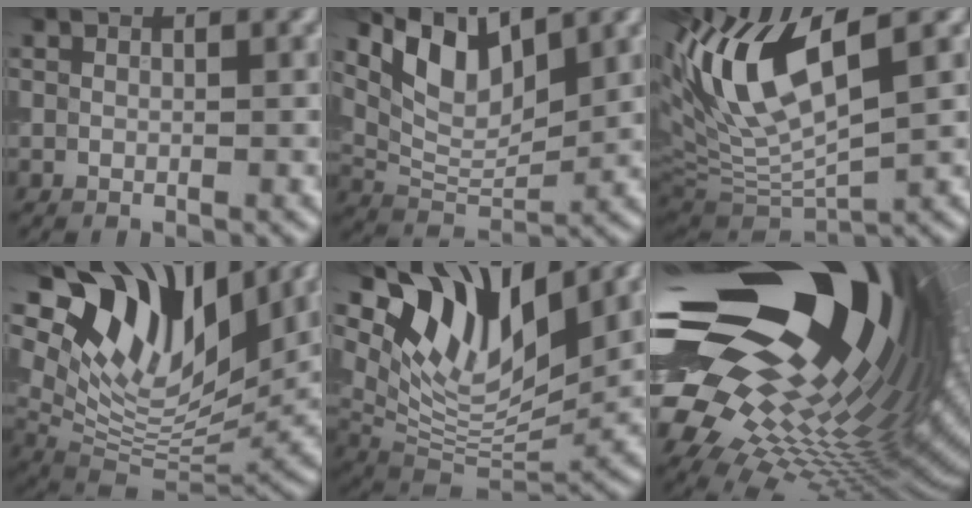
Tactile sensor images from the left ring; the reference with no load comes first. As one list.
[{"total": 6.7, "force": [3.8, 2.9, 4.6], "torque": [-0.085, -0.003, 0.071]}, {"total": 10.5, "force": [3.4, 3.7, 9.2], "torque": [-0.195, 0.005, 0.065]}, {"total": 12.8, "force": [7.8, 6.1, 8.1], "torque": [-0.145, 0.012, 0.144]}, {"total": 10.3, "force": [6.2, 4.6, 6.7], "torque": [-0.119, -0.006, 0.119]}, {"total": 21.5, "force": [4.6, 10.7, 18.0], "torque": [-0.296, -0.027, 0.075]}]